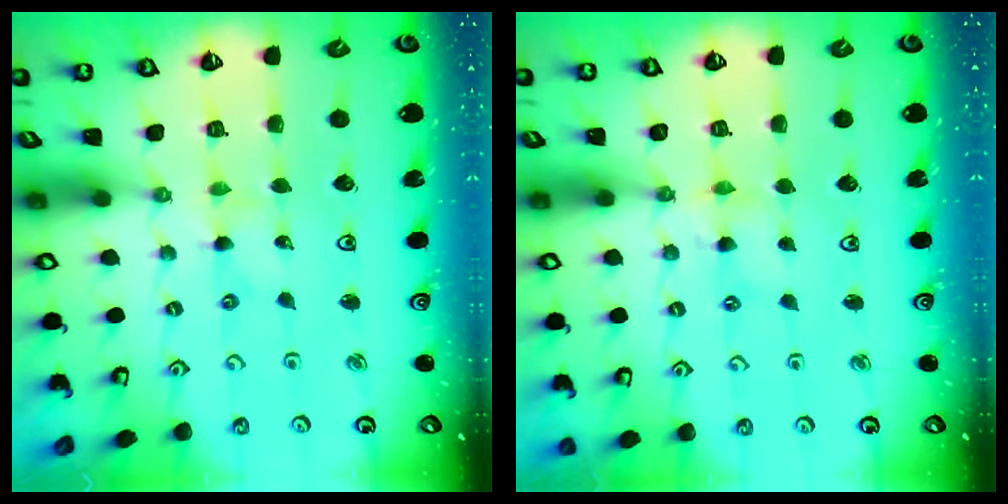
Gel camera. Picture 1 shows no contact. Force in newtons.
{"total": 2.9, "press": 2.9, "slide": 0.4}